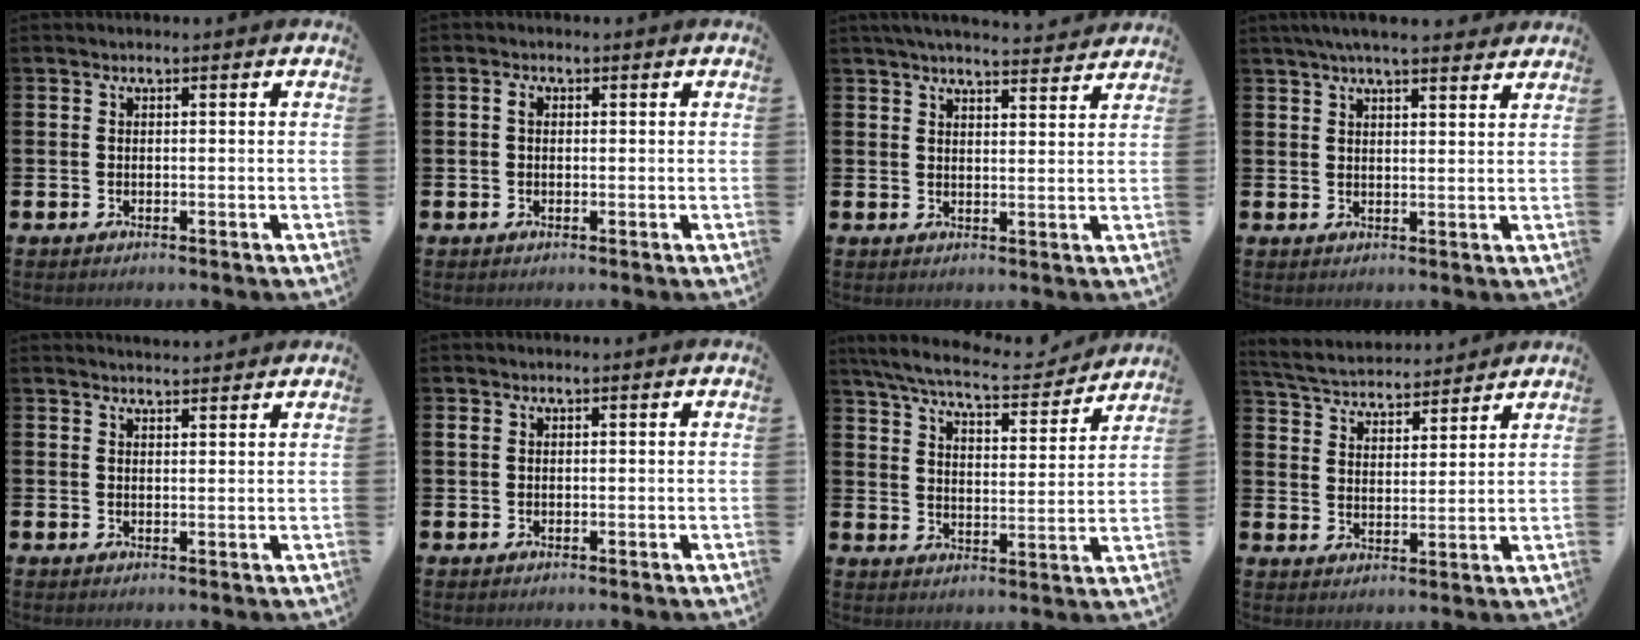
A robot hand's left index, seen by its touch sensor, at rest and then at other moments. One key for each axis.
{"total": 1.4, "fx": 0.2, "fy": 1.0, "fz": 1.0, "tx": -0.013, "ty": 0.005, "tz": 0.000}
{"total": 4.4, "fx": 4.3, "fy": 0.3, "fz": 0.9, "tx": -0.027, "ty": -0.021, "tz": 0.078}
{"total": 4.8, "fx": 4.4, "fy": 0.5, "fz": 1.8, "tx": -0.033, "ty": -0.013, "tz": 0.078}
{"total": 2.4, "fx": 2.4, "fy": 0.2, "fz": 0.0, "tx": 0.009, "ty": -0.018, "tz": 0.042}
{"total": 0.8, "fx": 0.4, "fy": 0.7, "fz": 0.3, "tx": -0.001, "ty": 0.003, "tz": 0.004}
{"total": 7.6, "fx": 7.1, "fy": 1.0, "fz": 2.6, "tx": -0.078, "ty": -0.046, "tz": 0.122}
{"total": 5.1, "fx": 5.0, "fy": 1.0, "fz": 0.3, "tx": -0.031, "ty": -0.036, "tz": 0.085}